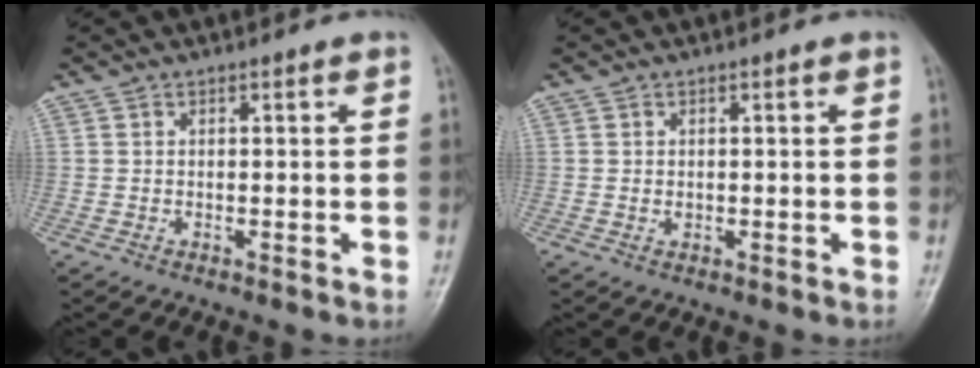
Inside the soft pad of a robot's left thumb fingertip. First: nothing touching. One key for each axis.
{"total": 0.9, "fx": 0.1, "fy": 0.6, "fz": 0.7, "tx": -0.009, "ty": 0.003, "tz": 0.004}